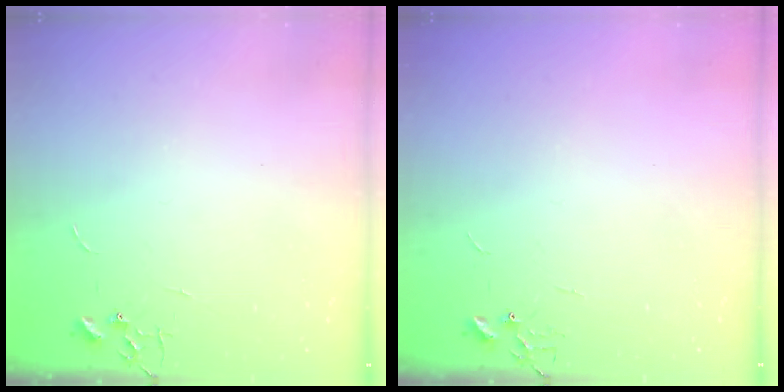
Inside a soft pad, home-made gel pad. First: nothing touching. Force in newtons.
{"total": 0.0}